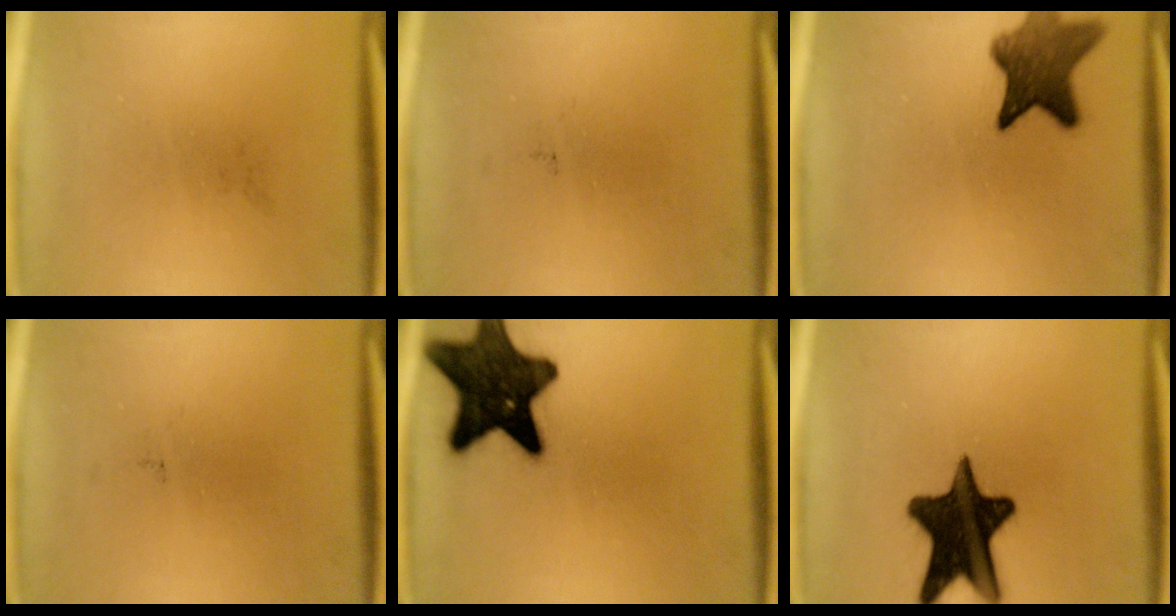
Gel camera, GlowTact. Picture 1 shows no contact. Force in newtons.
{"total": 0.0}
{"total": 8.3}
{"total": 0.0}
{"total": 15.8}
{"total": 17.0}